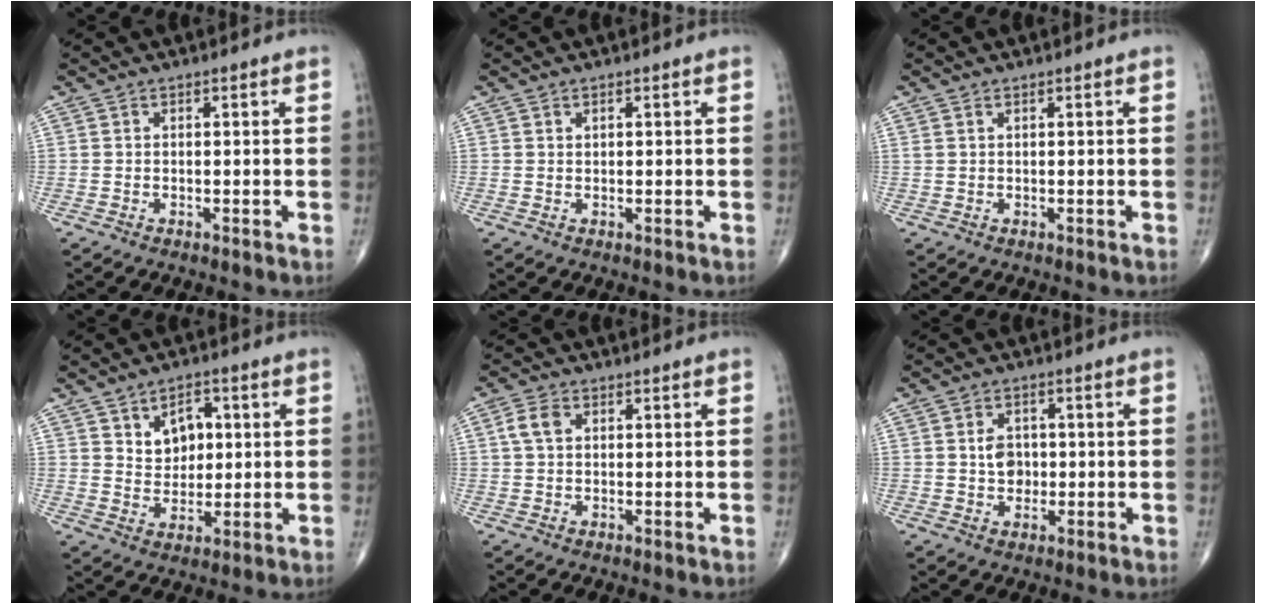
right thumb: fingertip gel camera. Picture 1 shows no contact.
{"total": 0.6, "force": [0.4, 0.4, 0.3], "torque": [-0.003, -0.003, 0.006]}
{"total": 0.7, "force": [0.5, 0.2, 0.4], "torque": [-0.010, 0.008, 0.014]}
{"total": 5.7, "force": [2.0, 3.9, 3.5], "torque": [-0.032, -0.014, 0.036]}
{"total": 3.4, "force": [0.9, 2.3, 2.4], "torque": [-0.054, 0.007, 0.015]}
{"total": 4.3, "force": [0.1, 3.4, 2.7], "torque": [-0.026, 0.002, 0.002]}